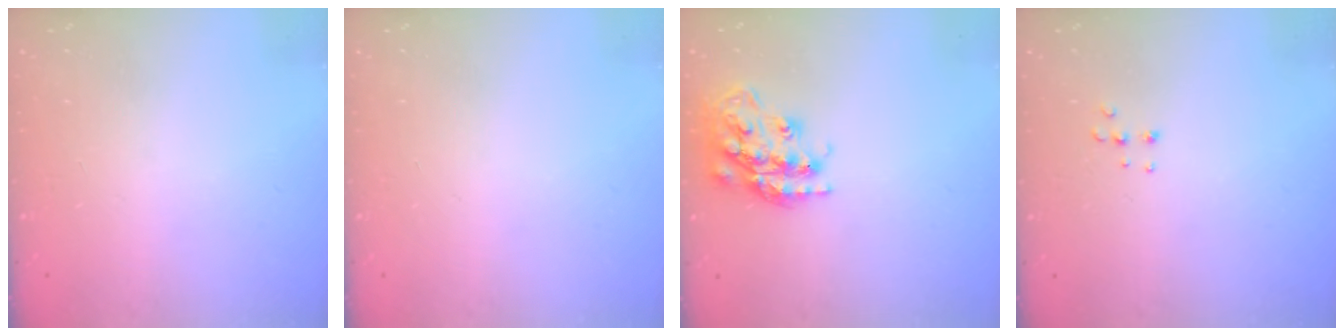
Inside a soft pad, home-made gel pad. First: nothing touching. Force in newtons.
{"total": 0.0}
{"total": 19.3, "press": 19.3, "slide": 1.4}
{"total": 4.4, "press": 4.4, "slide": 0.5}